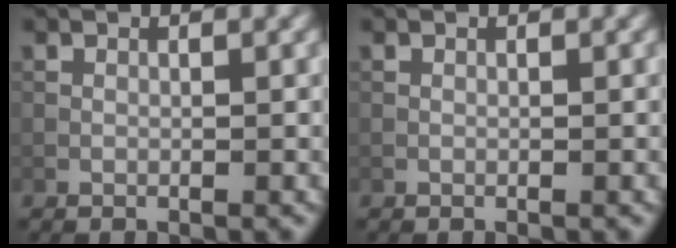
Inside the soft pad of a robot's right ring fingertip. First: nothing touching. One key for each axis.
{"total": 0.0}